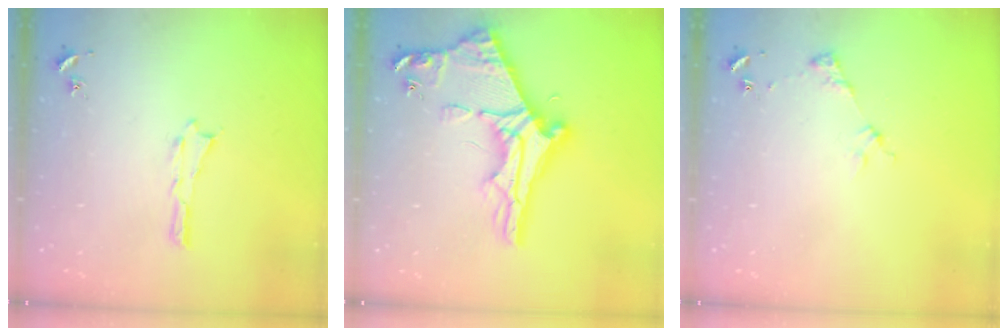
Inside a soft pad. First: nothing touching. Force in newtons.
{"total": 11.2, "press": 11.1, "slide": 1.1}
{"total": 2.9, "press": 2.9, "slide": 0.4}